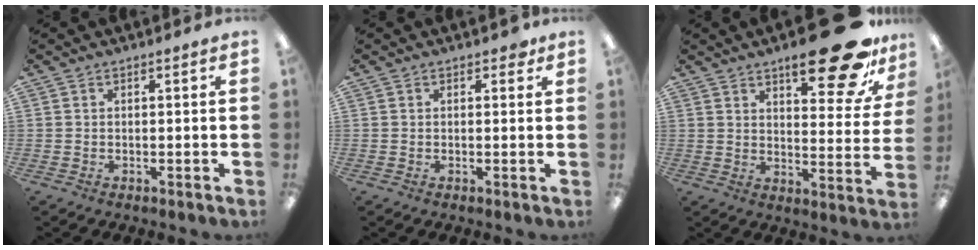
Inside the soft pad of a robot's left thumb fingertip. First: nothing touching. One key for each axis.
{"total": 1.5, "fx": 0.7, "fy": 0.9, "fz": 0.9, "tx": -0.004, "ty": -0.003, "tz": 0.009}
{"total": 21.0, "fx": 13.8, "fy": 6.8, "fz": 14.4, "tx": -0.188, "ty": -0.088, "tz": 0.220}